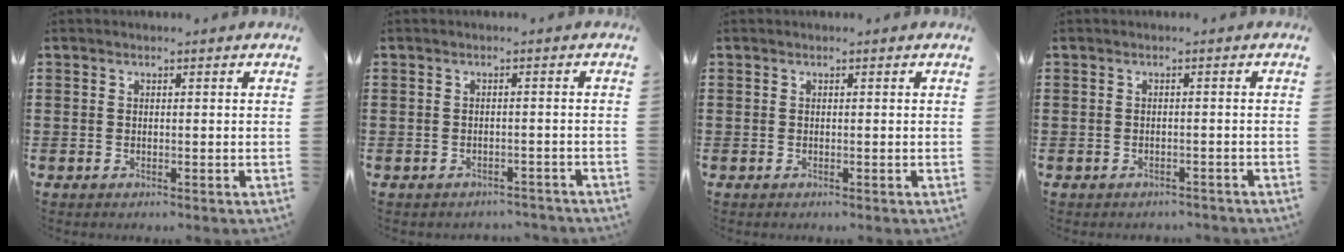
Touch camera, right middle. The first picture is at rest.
{"total": 1.3, "force": [-1.3, 0.3, 0.0], "torque": [-0.007, -0.001, -0.028]}
{"total": 0.0}
{"total": 0.9, "force": [-0.8, 0.2, 0.0], "torque": [-0.004, -0.001, -0.018]}